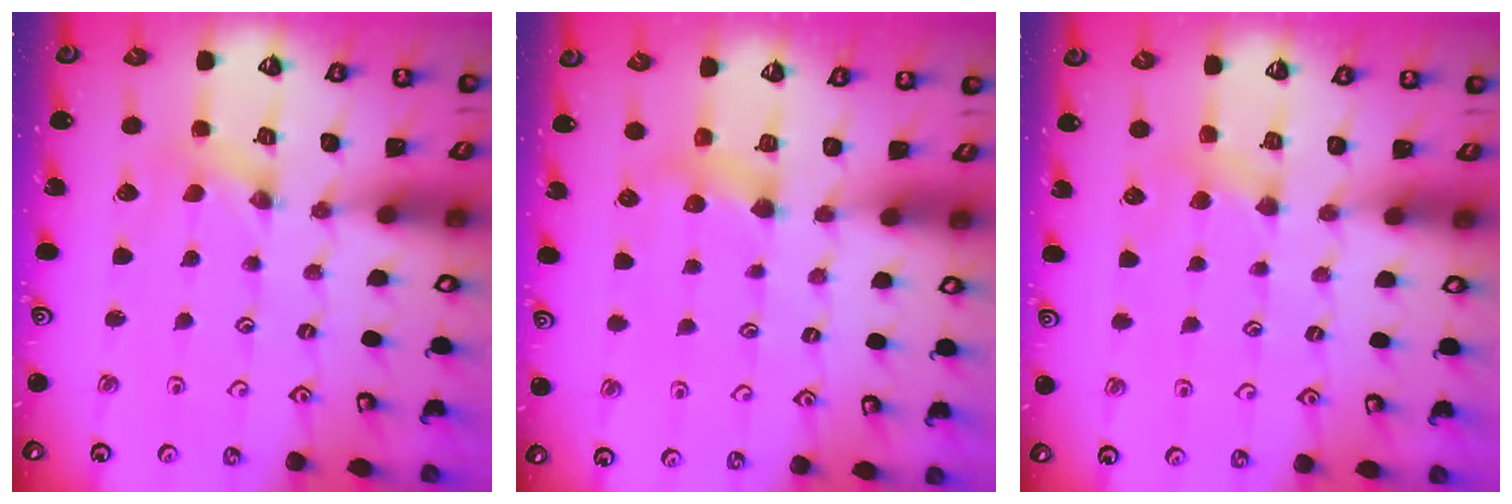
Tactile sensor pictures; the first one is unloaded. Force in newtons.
{"total": 4.3, "press": 4.2, "slide": 0.5}
{"total": 3.8, "press": 3.8, "slide": 0.7}